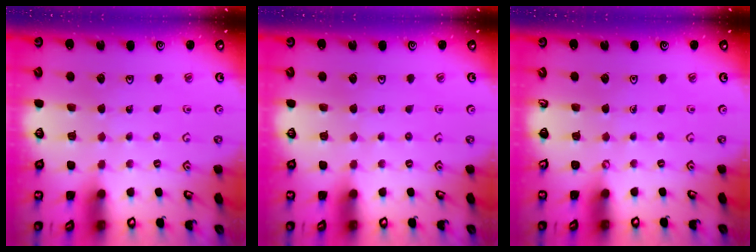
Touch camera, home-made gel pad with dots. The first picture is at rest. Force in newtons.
{"total": 0.0}
{"total": 0.0}